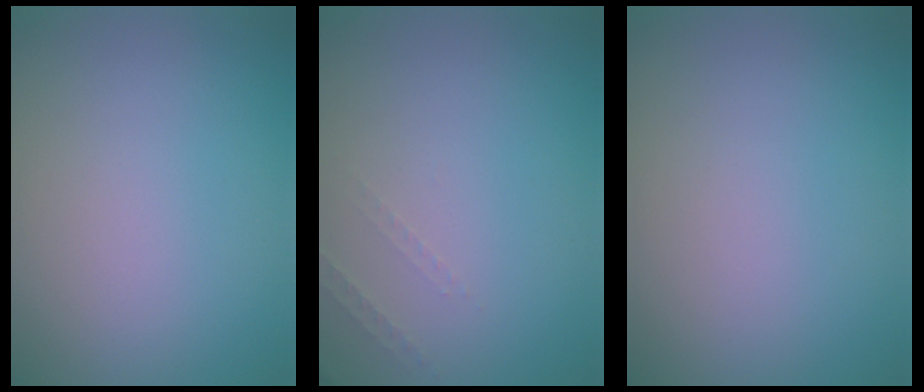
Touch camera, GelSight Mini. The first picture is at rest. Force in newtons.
{"total": 0.9, "press": 0.9, "slide": 0.3}
{"total": 0.0}